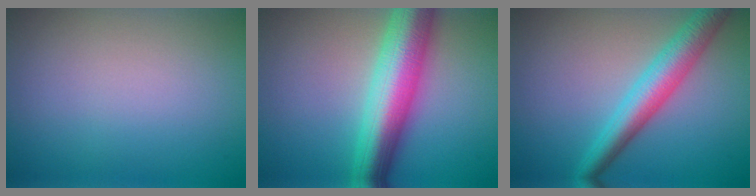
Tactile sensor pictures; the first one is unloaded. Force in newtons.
{"total": 9.3, "press": 9.3, "slide": 0.3}
{"total": 5.2, "press": 5.2, "slide": 0.1}